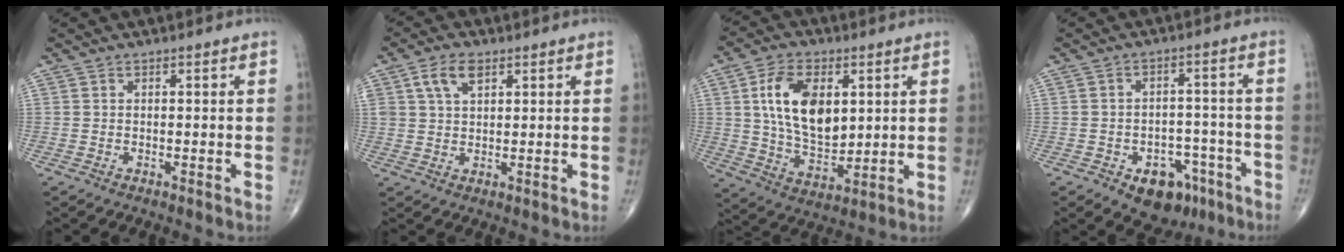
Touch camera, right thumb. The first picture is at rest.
{"total": 5.7, "force": [2.7, 3.2, 3.9], "torque": [-0.069, -0.002, 0.053]}
{"total": 15.0, "force": [3.5, 8.7, 11.7], "torque": [-0.188, -0.018, 0.069]}
{"total": 10.2, "force": [-5.6, 6.6, 5.4], "torque": [-0.037, 0.041, -0.070]}